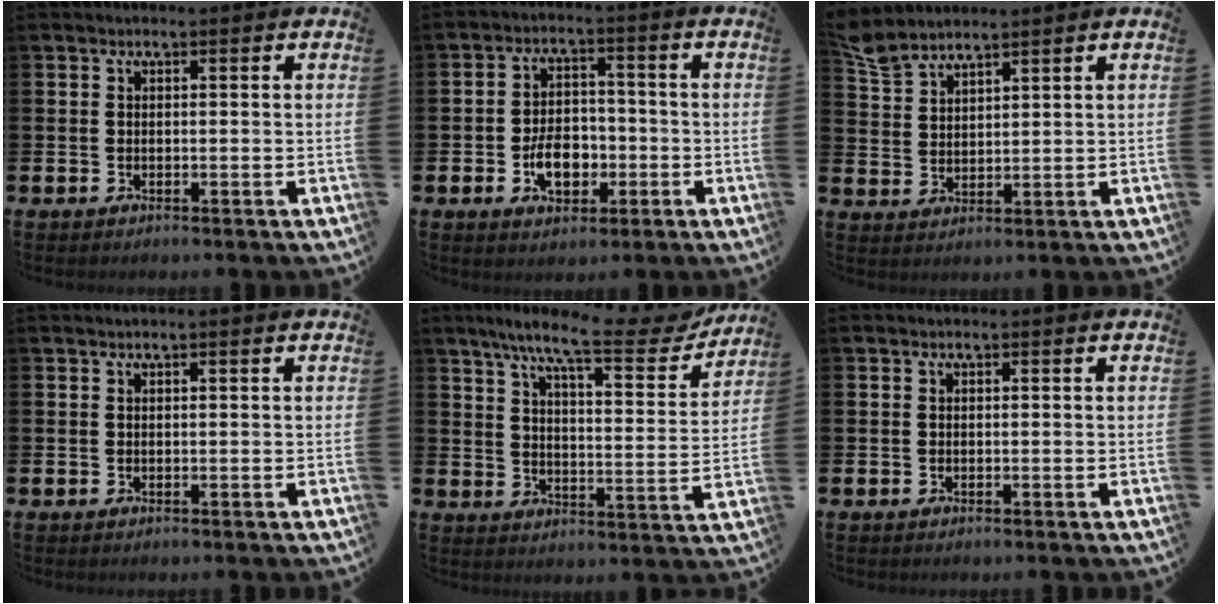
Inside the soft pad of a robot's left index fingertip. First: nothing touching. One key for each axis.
{"total": 5.8, "fx": -1.8, "fy": 3.9, "fz": 4.0, "tx": -0.054, "ty": 0.005, "tz": -0.035}
{"total": 4.5, "fx": 4.3, "fy": 1.0, "fz": 0.7, "tx": -0.027, "ty": -0.019, "tz": 0.081}
{"total": 0.0}
{"total": 10.6, "fx": 8.7, "fy": 1.7, "fz": 5.9, "tx": -0.125, "ty": -0.045, "tz": 0.141}
{"total": 0.0}